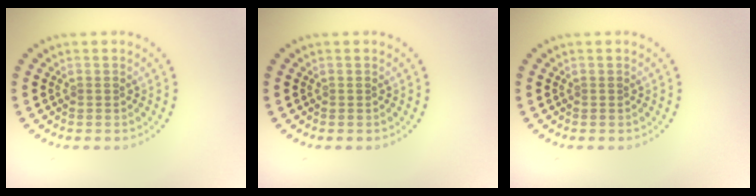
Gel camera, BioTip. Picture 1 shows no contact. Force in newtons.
{"total": 0.0}
{"total": 0.0}